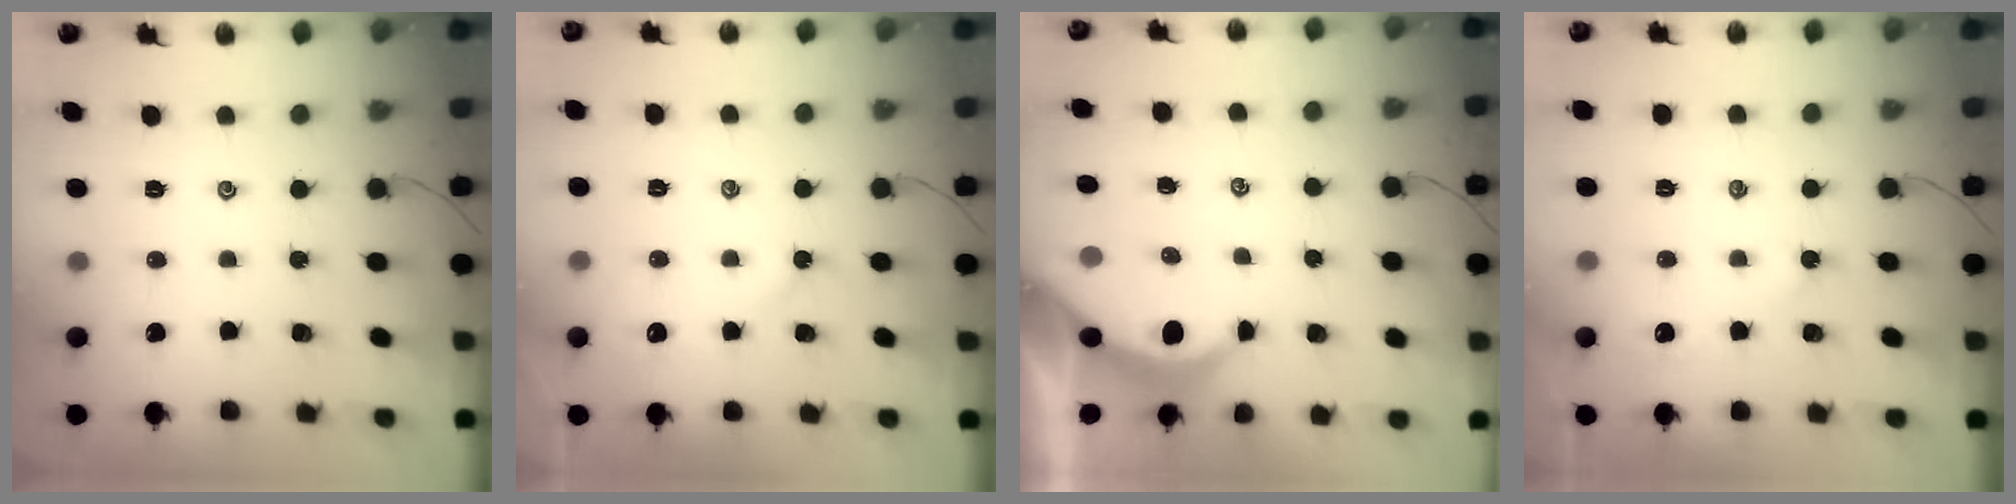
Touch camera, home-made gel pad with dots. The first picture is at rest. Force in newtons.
{"total": 2.6, "press": 2.5, "slide": 0.3}
{"total": 3.7, "press": 3.6, "slide": 0.4}
{"total": 2.3, "press": 2.3, "slide": 0.3}